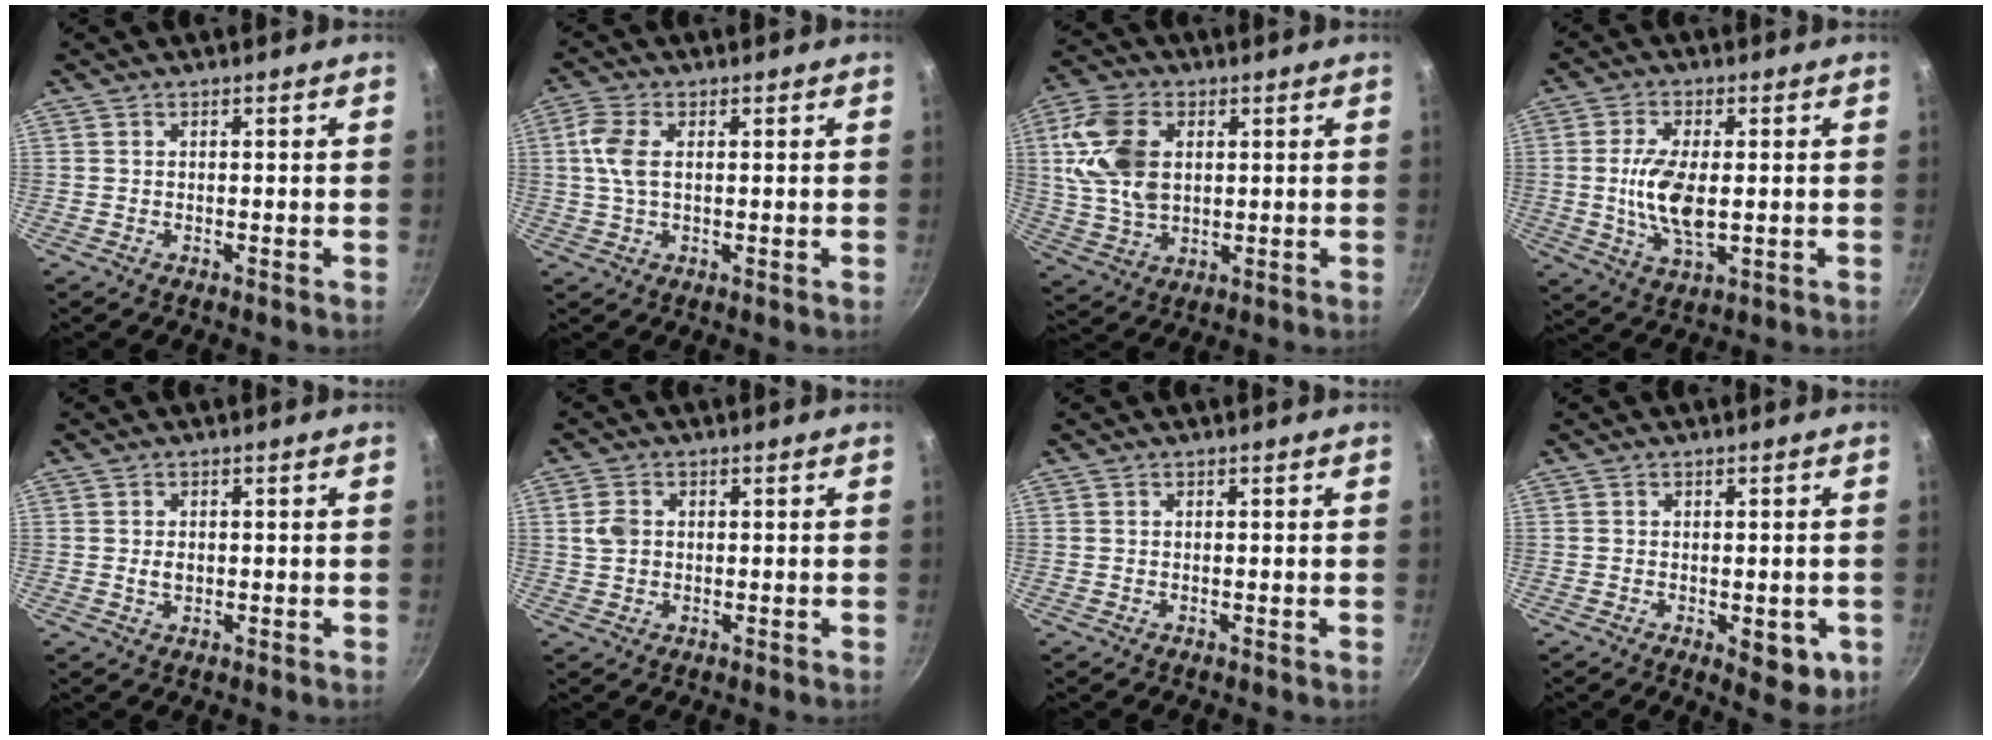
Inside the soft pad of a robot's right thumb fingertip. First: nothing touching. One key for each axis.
{"total": 5.8, "fx": 1.0, "fy": 3.0, "fz": 4.8, "tx": -0.124, "ty": 0.010, "tz": 0.016}
{"total": 13.5, "fx": 2.8, "fy": 8.5, "fz": 10.0, "tx": -0.203, "ty": 0.004, "tz": 0.055}
{"total": 10.1, "fx": -0.2, "fy": 4.6, "fz": 9.0, "tx": -0.177, "ty": -0.010, "tz": 0.001}
{"total": 2.0, "fx": 0.0, "fy": 1.4, "fz": 1.4, "tx": -0.020, "ty": 0.000, "tz": 0.001}
{"total": 3.3, "fx": 0.4, "fy": 2.5, "fz": 2.1, "tx": -0.042, "ty": 0.005, "tz": 0.006}
{"total": 0.0}
{"total": 6.4, "fx": -2.0, "fy": 3.0, "fz": 5.2, "tx": -0.049, "ty": -0.003, "tz": -0.017}